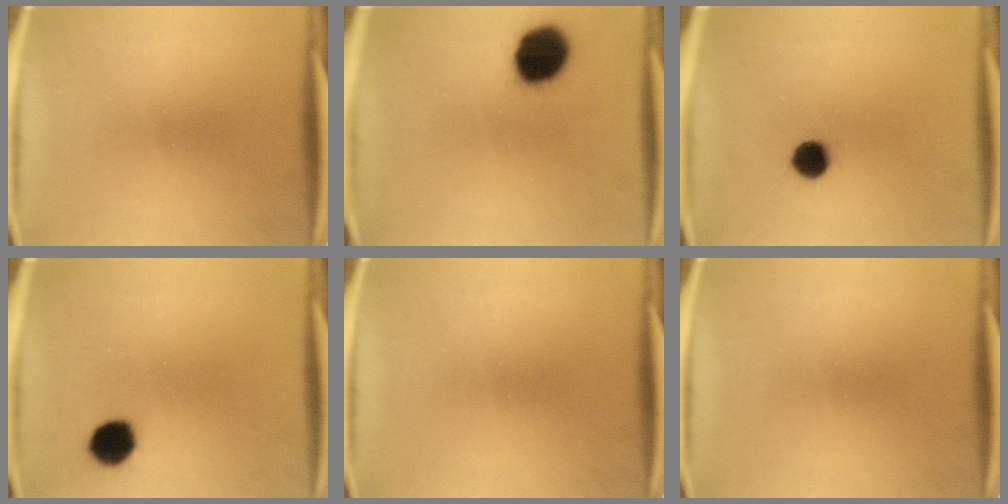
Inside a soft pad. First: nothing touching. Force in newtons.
{"total": 13.8}
{"total": 5.9}
{"total": 6.7}
{"total": 0.0}
{"total": 0.0}